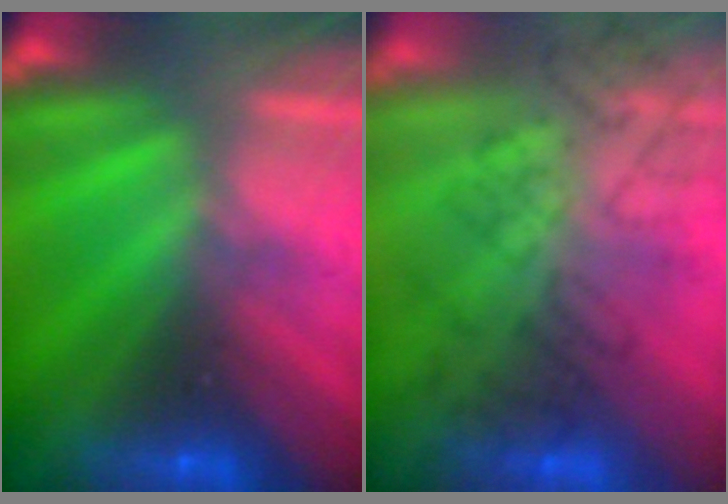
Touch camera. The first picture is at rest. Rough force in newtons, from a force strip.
{"total": 4.5}